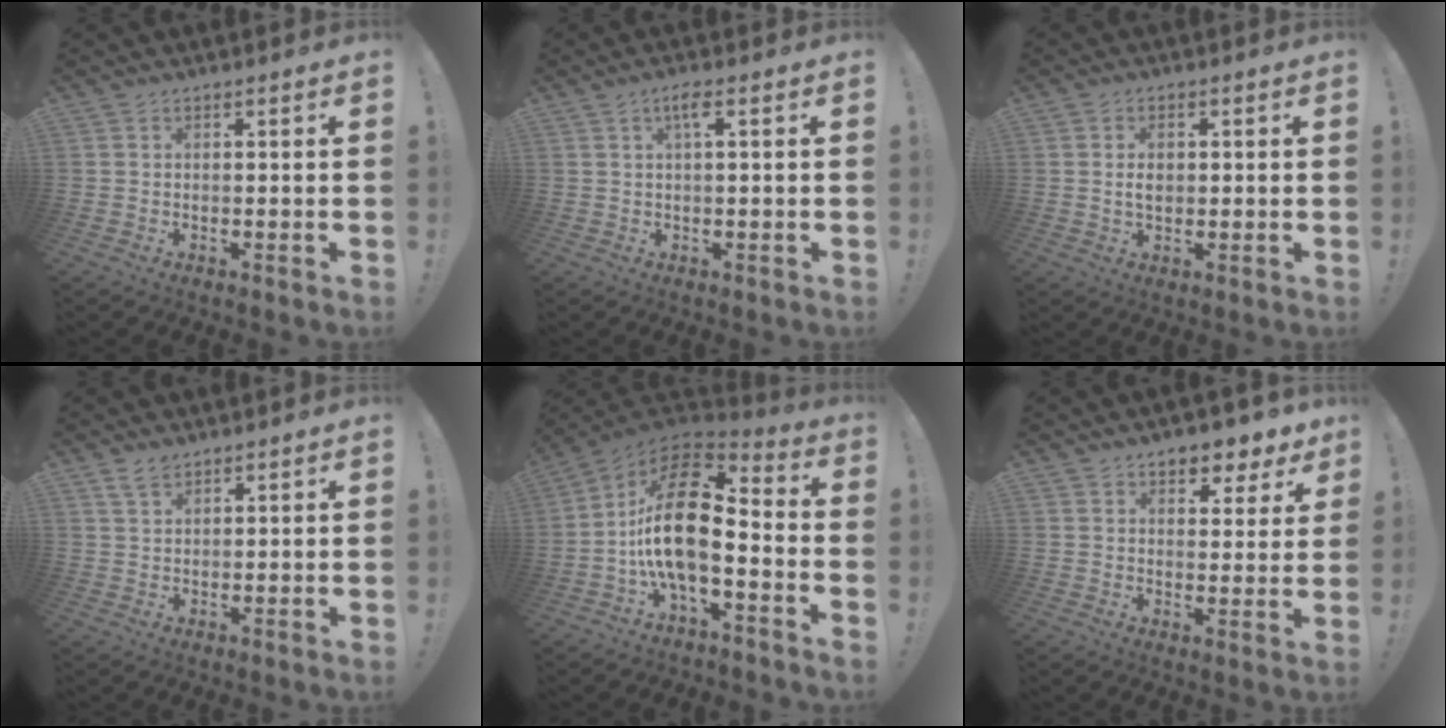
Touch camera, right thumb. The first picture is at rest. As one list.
[{"total": 3.5, "force": [1.2, 0.4, 3.3], "torque": [-0.060, 0.002, 0.015]}, {"total": 3.6, "force": [0.4, 2.4, 2.7], "torque": [-0.036, 0.002, 0.004]}, {"total": 3.5, "force": [2.7, 1.7, 1.5], "torque": [-0.020, -0.013, 0.049]}, {"total": 19.6, "force": [-1.3, 9.1, 17.3], "torque": [-0.328, 0.013, -0.023]}, {"total": 7.0, "force": [5.4, 3.8, 2.4], "torque": [-0.023, -0.040, 0.098]}]